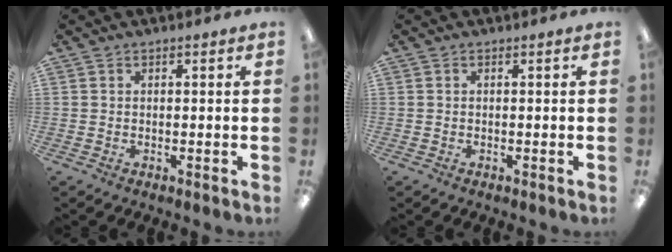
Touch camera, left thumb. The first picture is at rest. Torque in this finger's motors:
{"motor_torque": [-0.05, -0.06, 0.25, -0.09, 0.00]}